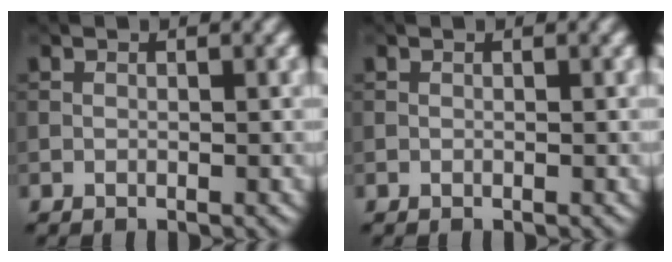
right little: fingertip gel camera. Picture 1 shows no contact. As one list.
[{"total": 0.0}]